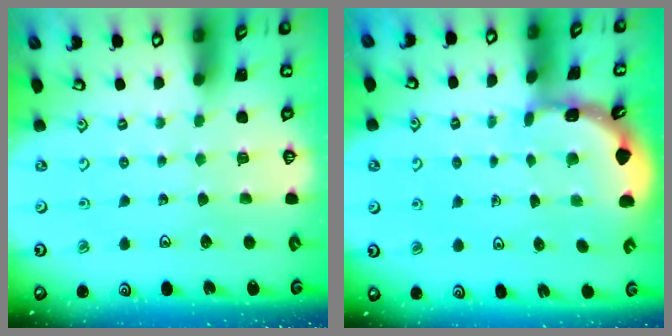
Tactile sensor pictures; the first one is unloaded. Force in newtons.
{"total": 1.8, "press": 1.7, "slide": 0.0}